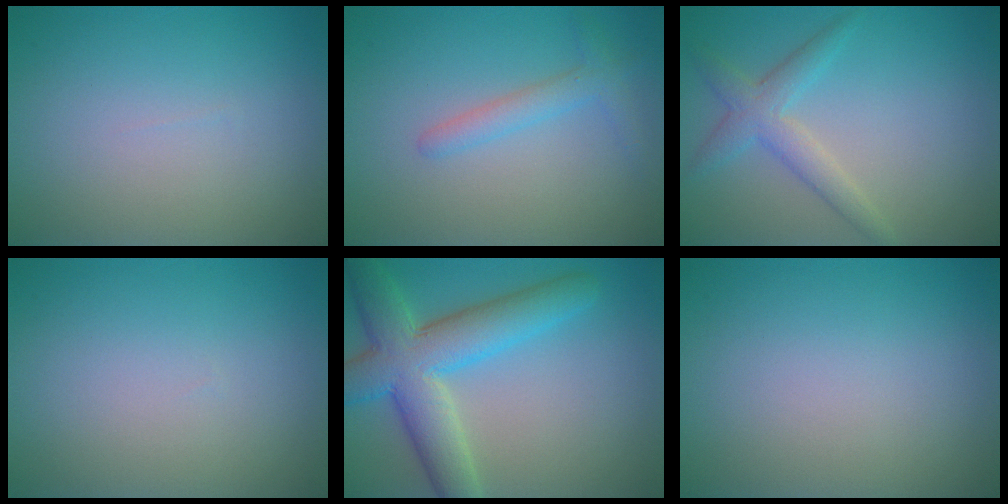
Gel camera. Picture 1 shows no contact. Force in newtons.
{"total": 2.1, "press": 2.1, "slide": 0.0}
{"total": 2.9, "press": 2.9, "slide": 0.2}
{"total": 0.0}
{"total": 8.0, "press": 8.0, "slide": 0.4}
{"total": 0.0}